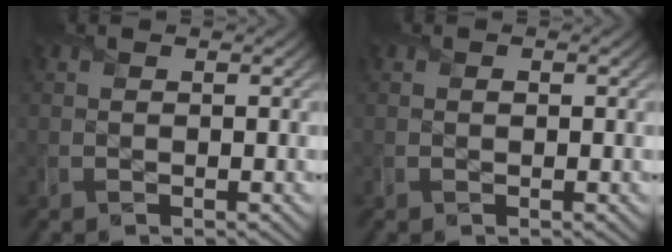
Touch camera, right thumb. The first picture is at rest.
{"total": 0.0}